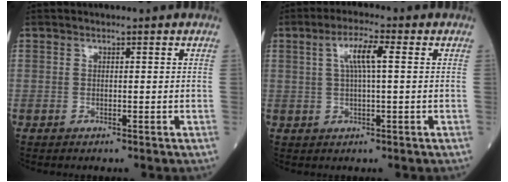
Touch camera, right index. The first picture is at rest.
{"total": 5.0, "force": [1.2, 0.5, 4.9], "torque": [-0.095, 0.011, 0.024]}